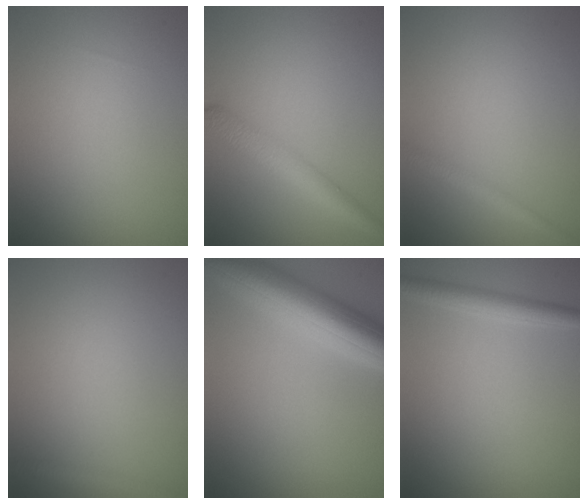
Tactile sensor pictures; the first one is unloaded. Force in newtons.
{"total": 3.5, "press": 3.5, "slide": 0.1}
{"total": 1.4, "press": 1.4, "slide": 0.0}
{"total": 0.9, "press": 0.9, "slide": 0.1}
{"total": 8.7, "press": 8.7, "slide": 0.3}
{"total": 2.3, "press": 2.3, "slide": 0.1}